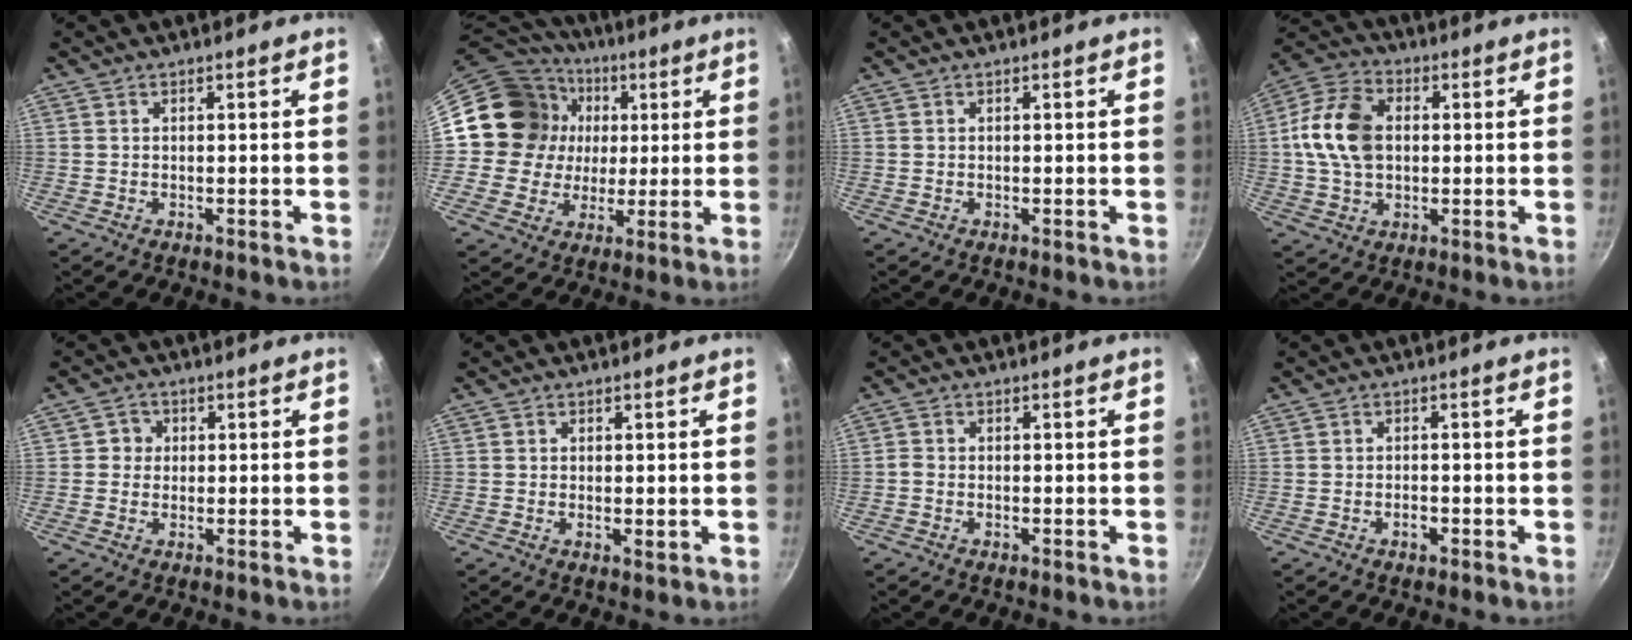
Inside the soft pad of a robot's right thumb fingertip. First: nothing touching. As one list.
[{"total": 17.4, "force": [2.7, 16.2, 5.7], "torque": [-0.082, 0.014, 0.042]}, {"total": 0.0}, {"total": 13.5, "force": [1.2, 9.5, 9.5], "torque": [-0.162, 0.015, 0.009]}, {"total": 2.8, "force": [0.3, 2.7, 0.5], "torque": [0.012, 0.003, -0.002]}, {"total": 1.3, "force": [0.1, 0.7, 1.1], "torque": [-0.019, -0.003, 0.000]}, {"total": 1.3, "force": [-0.8, 0.8, 0.7], "torque": [-0.022, 0.008, -0.020]}, {"total": 1.9, "force": [-0.9, 1.1, 1.2], "torque": [-0.016, 0.009, -0.016]}]